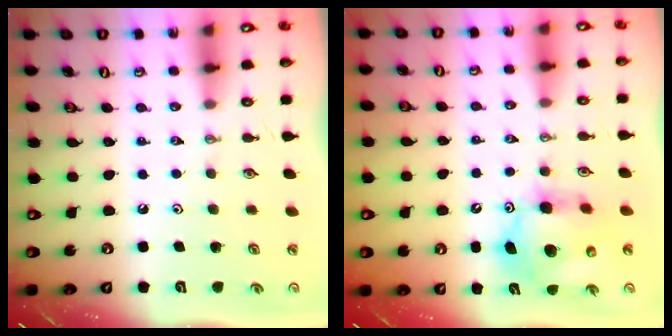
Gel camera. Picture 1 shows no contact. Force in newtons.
{"total": 12.3, "press": 12.2, "slide": 1.8}